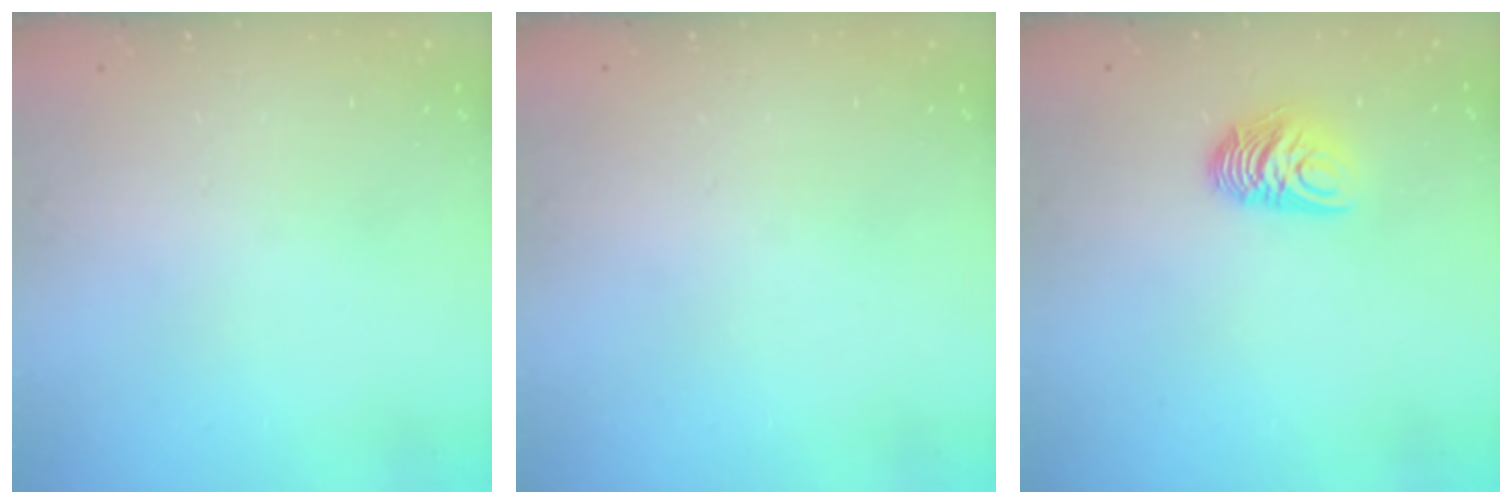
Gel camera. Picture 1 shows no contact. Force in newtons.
{"total": 0.0}
{"total": 7.5, "press": 7.5, "slide": 0.5}